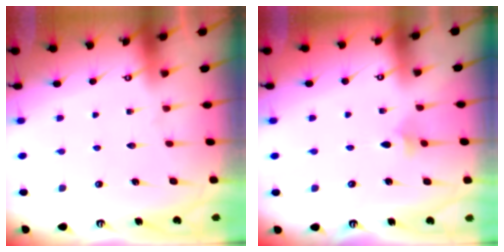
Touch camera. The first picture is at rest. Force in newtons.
{"total": 3.9, "press": 3.8, "slide": 1.1}